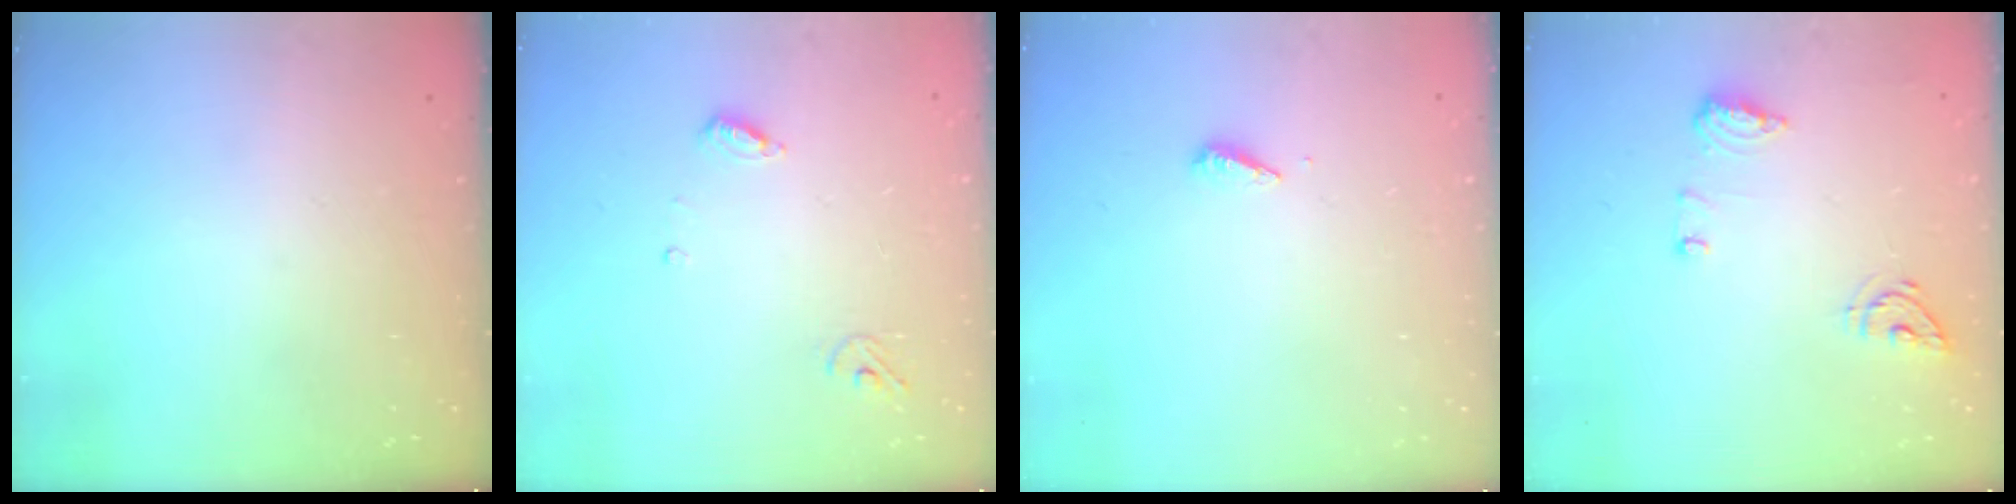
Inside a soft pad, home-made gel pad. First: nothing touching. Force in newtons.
{"total": 3.6, "press": 3.6, "slide": 0.3}
{"total": 2.8, "press": 2.8, "slide": 0.2}
{"total": 9.2, "press": 9.0, "slide": 2.1}